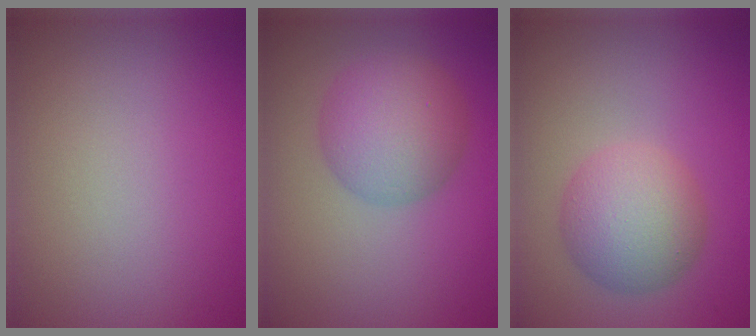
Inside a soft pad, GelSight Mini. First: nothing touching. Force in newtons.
{"total": 5.5, "press": 5.5, "slide": 0.1}
{"total": 5.1, "press": 5.1, "slide": 0.3}